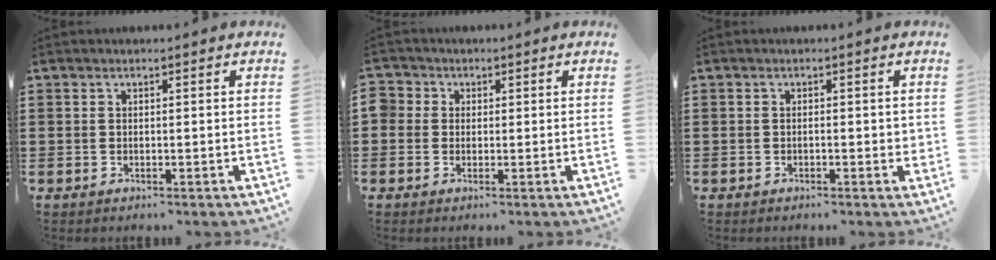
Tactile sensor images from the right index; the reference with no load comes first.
{"total": 2.0, "force": [0.1, 2.0, 0.1], "torque": [-0.014, 0.010, -0.001]}
{"total": 1.1, "force": [-0.3, 0.3, 1.0], "torque": [-0.019, 0.000, -0.006]}